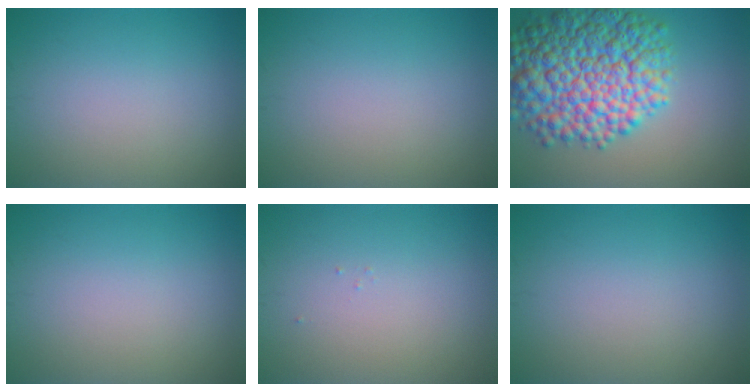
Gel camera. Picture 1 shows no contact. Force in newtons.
{"total": 0.0}
{"total": 12.2, "press": 12.2, "slide": 0.2}
{"total": 0.0}
{"total": 0.0}
{"total": 0.0}